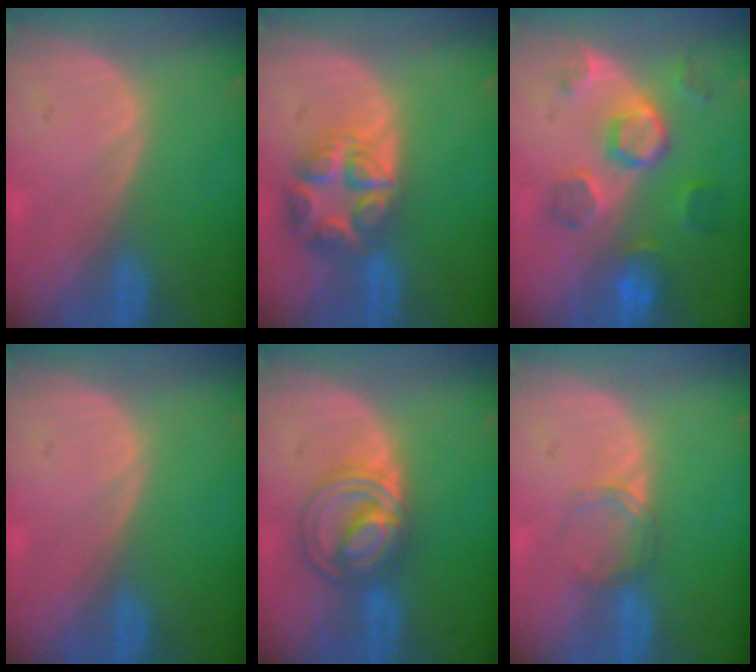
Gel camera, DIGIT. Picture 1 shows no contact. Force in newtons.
{"total": 8.0, "press": 7.0, "slide": 3.9}
{"total": 8.6, "press": 7.8, "slide": 3.6}
{"total": 0.0}
{"total": 6.8, "press": 6.8, "slide": 0.3}
{"total": 2.2, "press": 2.2, "slide": 0.2}